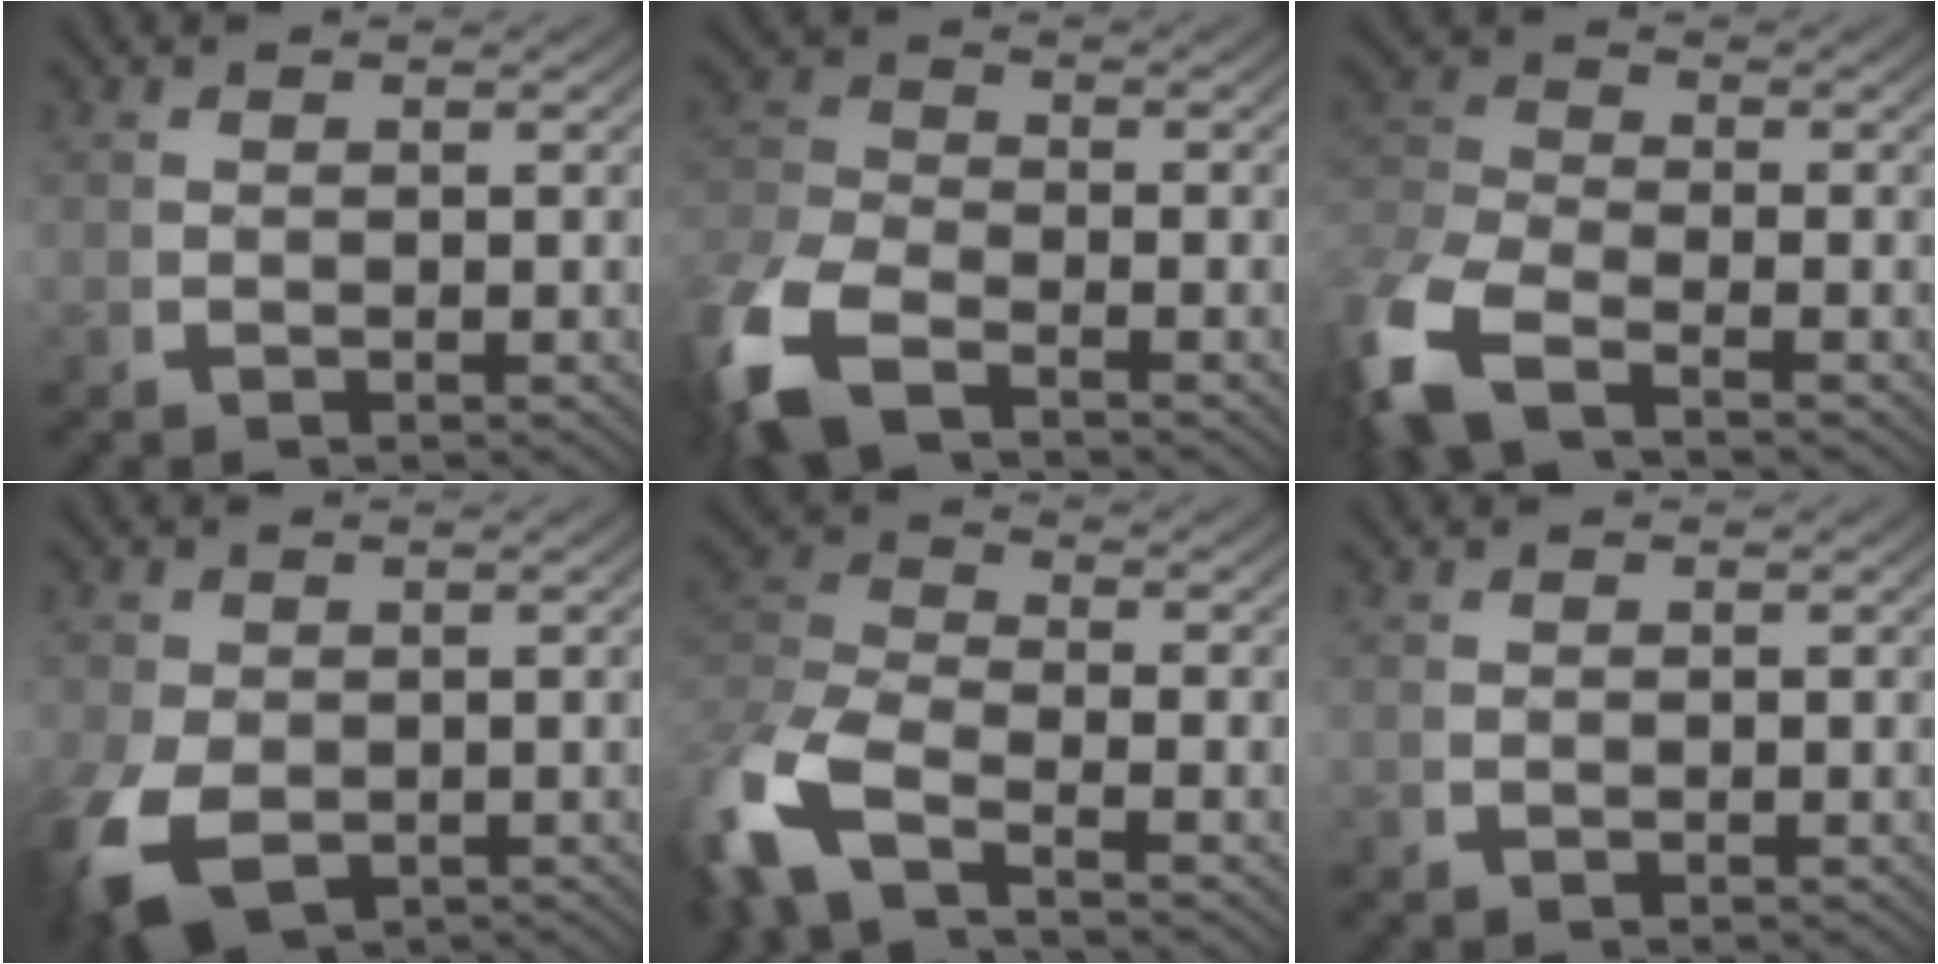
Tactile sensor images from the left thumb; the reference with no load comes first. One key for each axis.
{"total": 6.1, "fx": -3.0, "fy": 3.7, "fz": 3.8, "tx": -0.095, "ty": -0.012, "tz": -0.053}
{"total": 6.5, "fx": -2.7, "fy": 4.0, "fz": 4.4, "tx": -0.109, "ty": -0.012, "tz": -0.050}
{"total": 6.8, "fx": -2.5, "fy": 4.5, "fz": 4.4, "tx": -0.110, "ty": -0.042, "tz": -0.016}
{"total": 8.2, "fx": -2.7, "fy": 5.4, "fz": 5.6, "tx": -0.146, "ty": -0.014, "tz": -0.048}
{"total": 0.0}